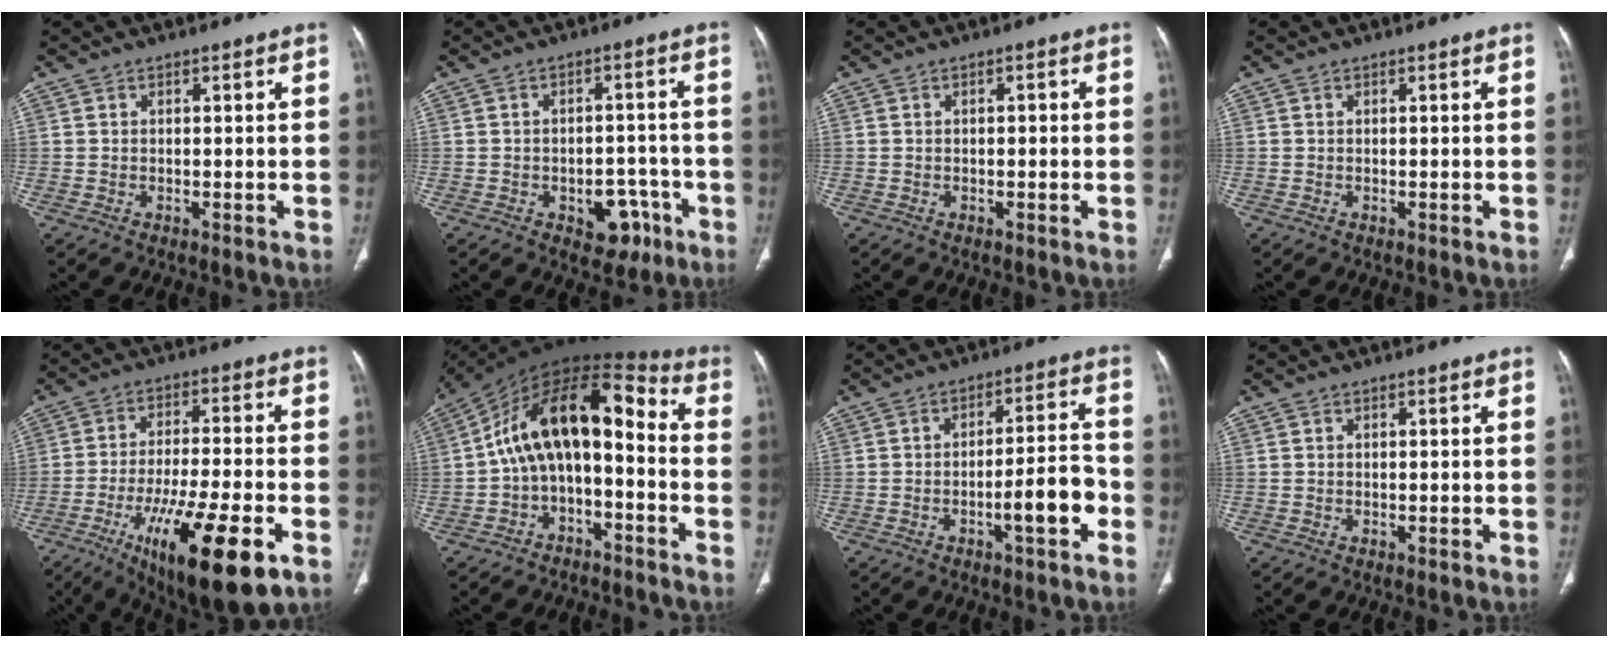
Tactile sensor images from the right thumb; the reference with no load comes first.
{"total": 7.4, "force": [-3.5, 4.8, 4.3], "torque": [-0.024, 0.028, -0.040]}
{"total": 1.0, "force": [0.0, 0.5, 0.8], "torque": [-0.006, 0.001, -0.002]}
{"total": 0.0}
{"total": 20.2, "force": [-9.0, 5.4, 17.3], "torque": [-0.280, 0.013, -0.137]}
{"total": 16.2, "force": [-2.1, 8.8, 13.4], "torque": [-0.203, 0.094, -0.043]}
{"total": 8.3, "force": [-3.3, 2.0, 7.4], "torque": [-0.106, 0.032, -0.049]}
{"total": 0.0}